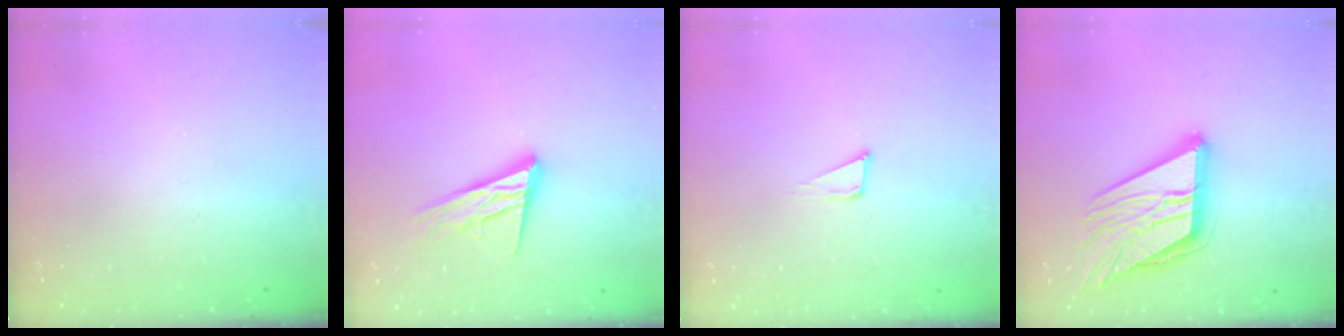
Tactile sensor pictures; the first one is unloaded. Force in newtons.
{"total": 15.6, "press": 15.1, "slide": 3.7}
{"total": 3.4, "press": 3.3, "slide": 0.9}
{"total": 19.1, "press": 19.0, "slide": 2.2}